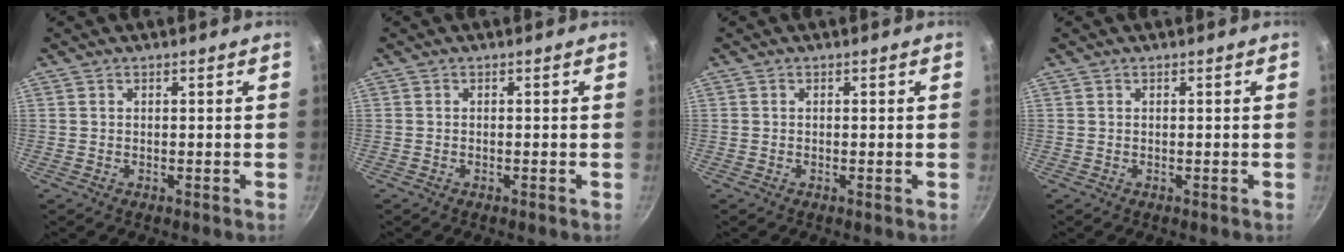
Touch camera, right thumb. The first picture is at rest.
{"total": 0.0}
{"total": 0.0}
{"total": 0.0}